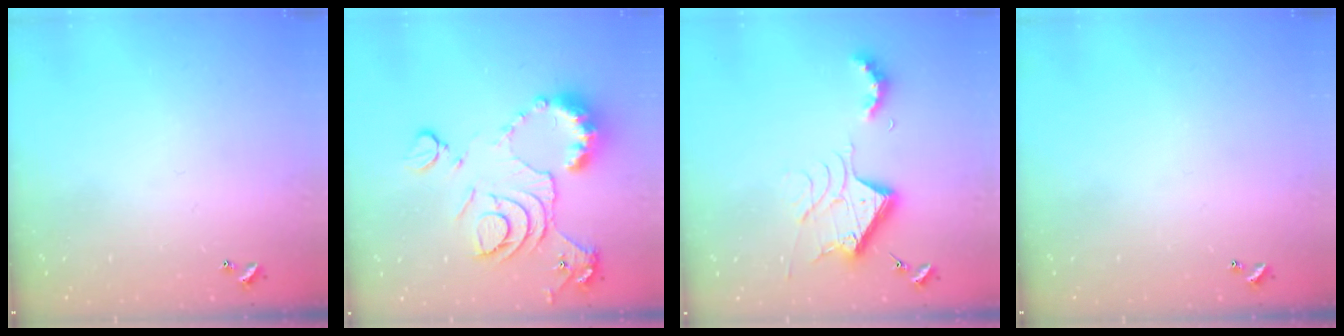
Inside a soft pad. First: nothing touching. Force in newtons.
{"total": 15.6, "press": 15.5, "slide": 1.4}
{"total": 11.3, "press": 11.3, "slide": 1.1}
{"total": 0.0}